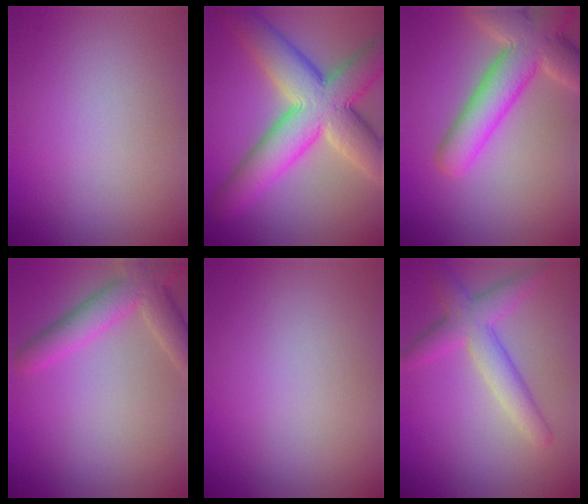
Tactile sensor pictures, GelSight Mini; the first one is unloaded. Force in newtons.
{"total": 11.2, "press": 11.2, "slide": 0.4}
{"total": 7.7, "press": 7.7, "slide": 0.7}
{"total": 4.5, "press": 4.5, "slide": 0.4}
{"total": 0.0}
{"total": 4.3, "press": 4.3, "slide": 0.1}